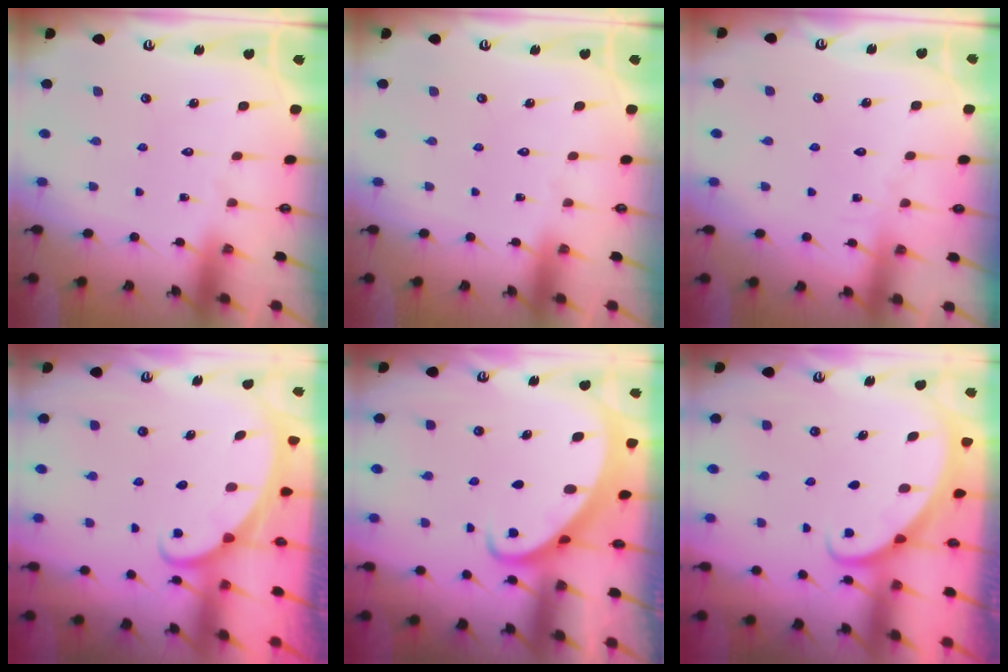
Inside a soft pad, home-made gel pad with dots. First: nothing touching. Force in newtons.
{"total": 0.0}
{"total": 2.6, "press": 2.6, "slide": 0.2}
{"total": 1.7, "press": 1.7, "slide": 0.1}
{"total": 2.7, "press": 2.7, "slide": 0.2}
{"total": 2.3, "press": 2.3, "slide": 0.1}